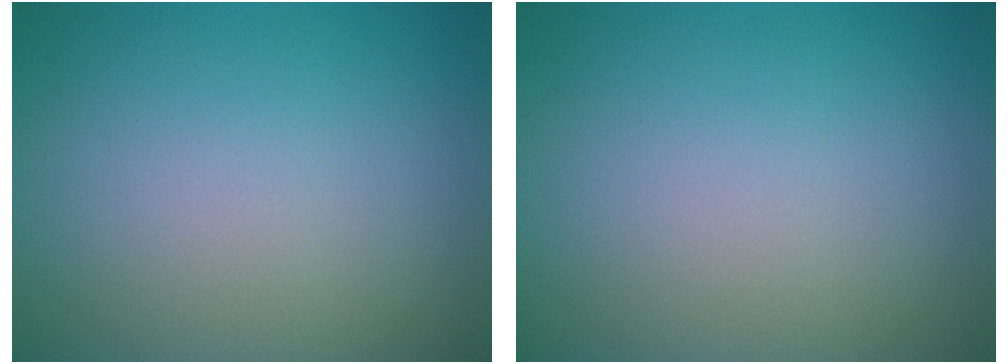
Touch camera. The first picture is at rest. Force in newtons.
{"total": 0.0}